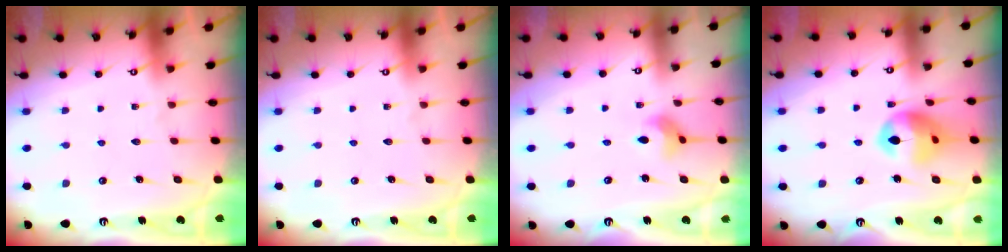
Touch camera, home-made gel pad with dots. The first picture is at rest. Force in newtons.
{"total": 0.0}
{"total": 4.9, "press": 4.9, "slide": 0.5}
{"total": 12.4, "press": 12.4, "slide": 1.2}